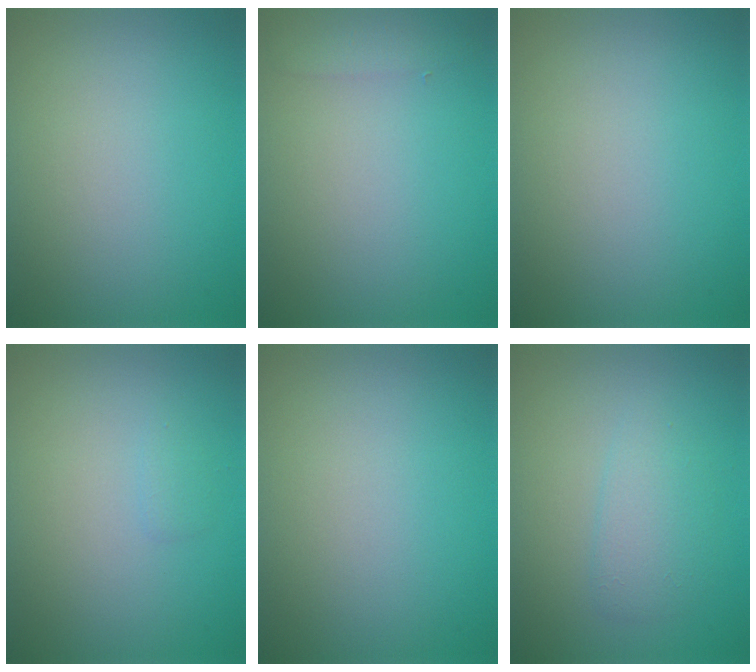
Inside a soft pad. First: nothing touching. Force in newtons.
{"total": 1.3, "press": 1.3, "slide": 0.1}
{"total": 0.0}
{"total": 0.6, "press": 0.6, "slide": 0.0}
{"total": 0.0}
{"total": 2.1, "press": 2.1, "slide": 0.2}